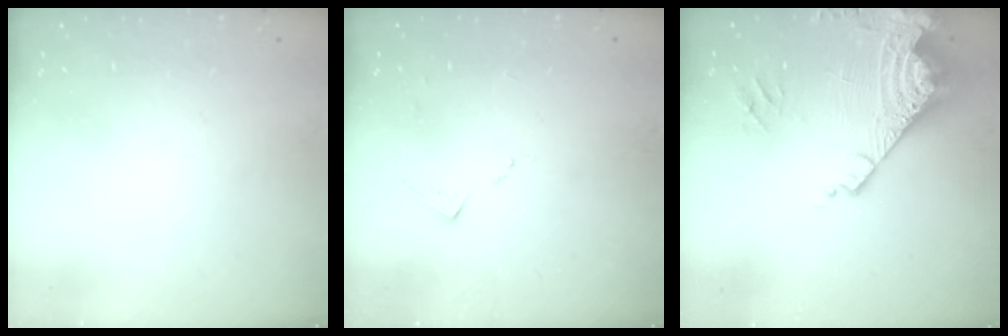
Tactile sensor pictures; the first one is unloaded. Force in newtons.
{"total": 6.7, "press": 6.7, "slide": 0.8}
{"total": 19.0, "press": 18.8, "slide": 2.5}